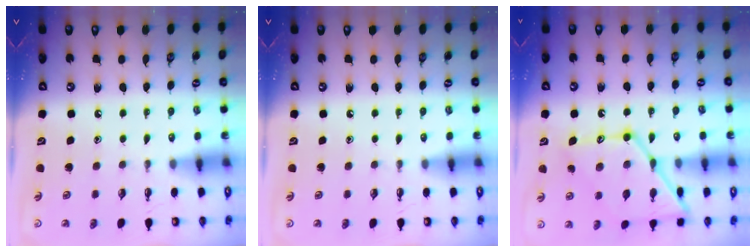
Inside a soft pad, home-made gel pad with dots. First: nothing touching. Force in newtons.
{"total": 0.0}
{"total": 16.7, "press": 16.7, "slide": 1.3}